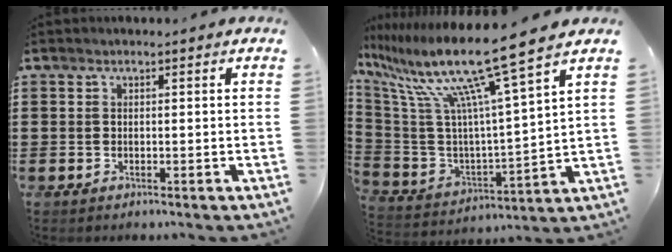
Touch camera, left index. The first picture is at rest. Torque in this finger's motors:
{"motor_torque": [1.24, -0.90, 1.05, 0.21]}